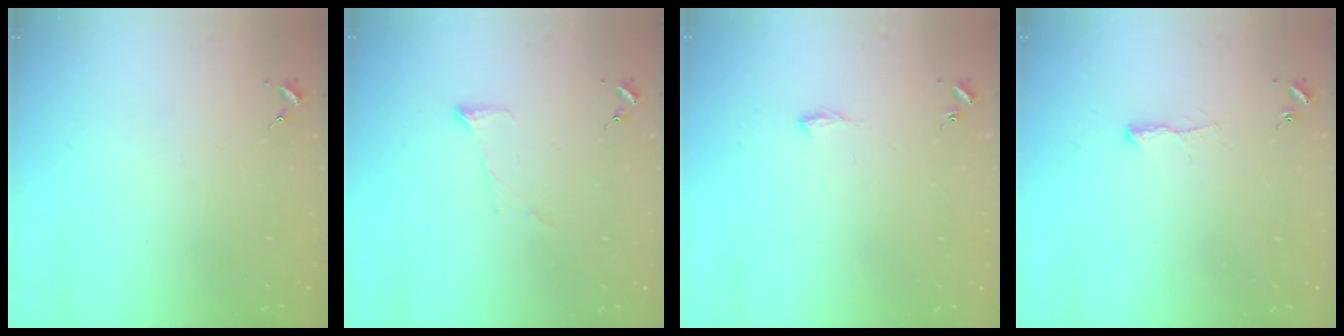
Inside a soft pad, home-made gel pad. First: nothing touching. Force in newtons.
{"total": 6.7, "press": 6.6, "slide": 0.8}
{"total": 4.9, "press": 4.9, "slide": 0.8}
{"total": 4.6, "press": 4.6, "slide": 0.5}